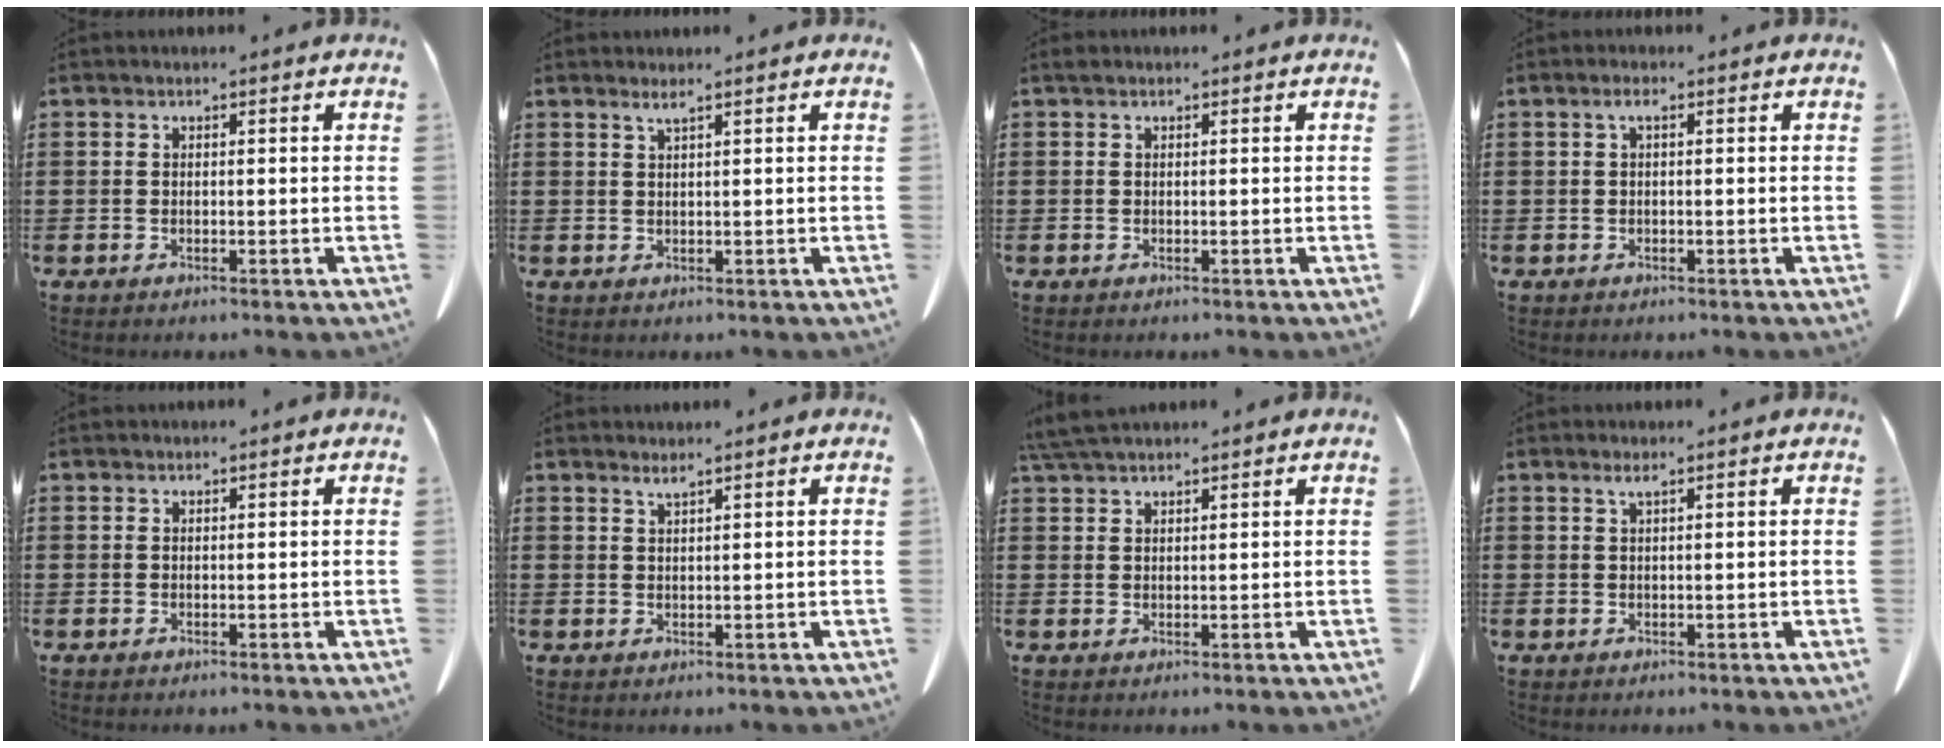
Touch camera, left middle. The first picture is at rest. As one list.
[{"total": 1.1, "force": [0.9, -0.2, 0.7], "torque": [-0.013, -0.003, 0.017]}, {"total": 0.5, "force": [0.3, 0.4, 0.1], "torque": [-0.004, 0.004, 0.005]}, {"total": 1.3, "force": [0.1, 0.3, 1.3], "torque": [-0.025, 0.001, 0.001]}, {"total": 0.0}, {"total": 1.3, "force": [1.2, -0.2, 0.5], "torque": [-0.009, -0.003, 0.023]}, {"total": 3.6, "force": [3.2, 0.5, 1.7], "torque": [-0.041, -0.002, 0.061]}, {"total": 1.0, "force": [0.6, 0.0, 0.8], "torque": [-0.016, 0.000, 0.011]}]